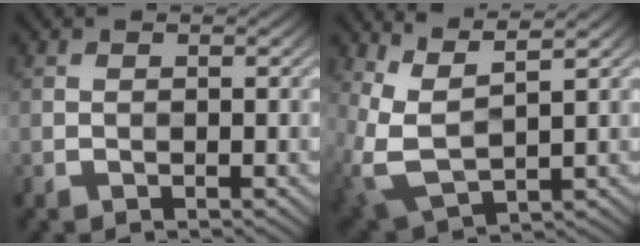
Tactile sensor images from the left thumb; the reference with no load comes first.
{"total": 7.6, "force": [3.6, 2.9, 6.0], "torque": [-0.160, -0.005, 0.075]}